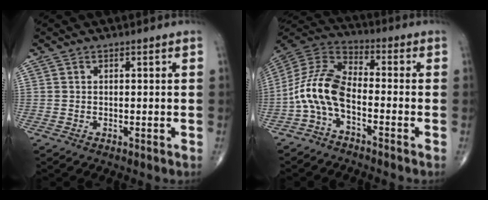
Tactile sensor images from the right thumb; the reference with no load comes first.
{"total": 10.5, "force": [-3.6, 4.8, 8.6], "torque": [-0.183, 0.052, -0.086]}